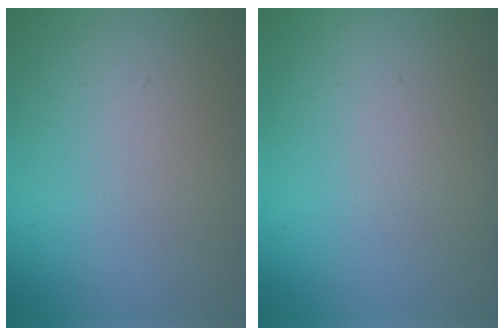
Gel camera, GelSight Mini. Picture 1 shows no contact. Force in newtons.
{"total": 0.0}